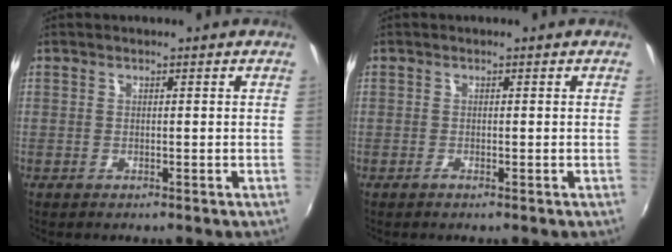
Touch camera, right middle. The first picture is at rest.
{"total": 0.6, "force": [-0.4, -0.1, 0.4], "torque": [-0.006, 0.000, -0.010]}